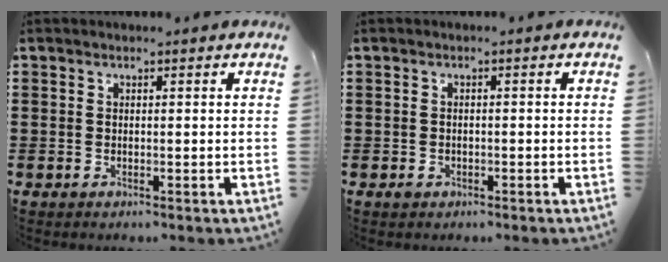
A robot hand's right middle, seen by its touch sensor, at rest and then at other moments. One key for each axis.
{"total": 0.8, "fx": -0.4, "fy": 0.6, "fz": 0.3, "tx": -0.008, "ty": 0.001, "tz": -0.009}